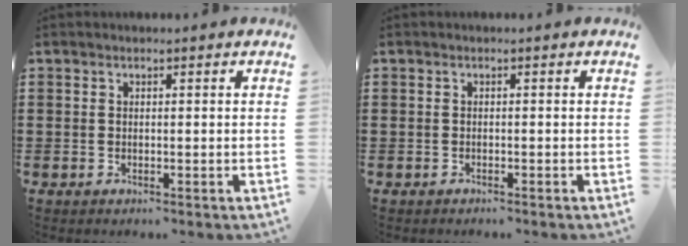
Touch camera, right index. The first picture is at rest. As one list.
[{"total": 0.6, "force": [-0.5, 0.1, 0.0], "torque": [-0.001, 0.000, -0.012]}]